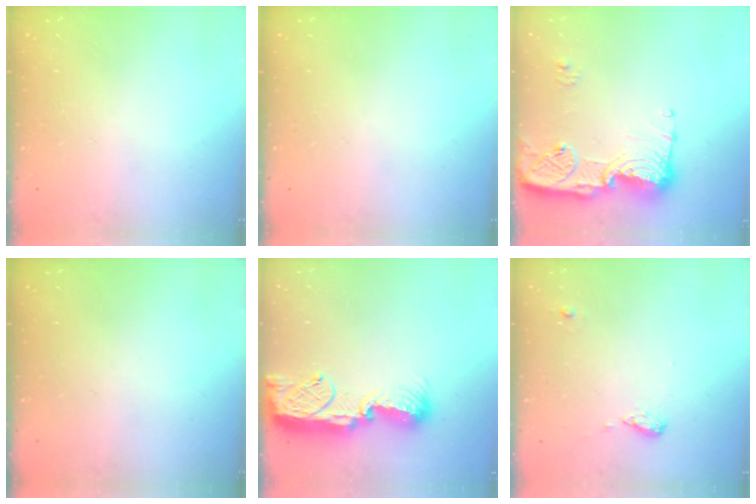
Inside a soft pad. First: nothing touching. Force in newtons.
{"total": 0.0}
{"total": 15.8, "press": 15.7, "slide": 1.4}
{"total": 0.0}
{"total": 13.6, "press": 13.4, "slide": 2.3}
{"total": 7.0, "press": 6.3, "slide": 2.9}